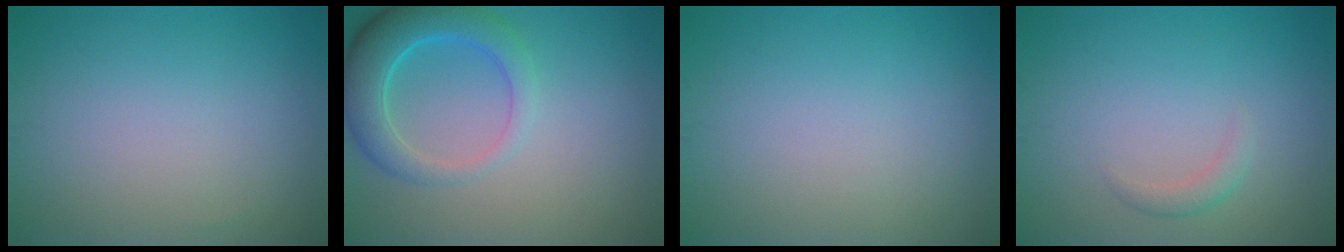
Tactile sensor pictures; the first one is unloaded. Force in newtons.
{"total": 5.2, "press": 5.2, "slide": 0.1}
{"total": 0.0}
{"total": 1.2, "press": 1.2, "slide": 0.1}